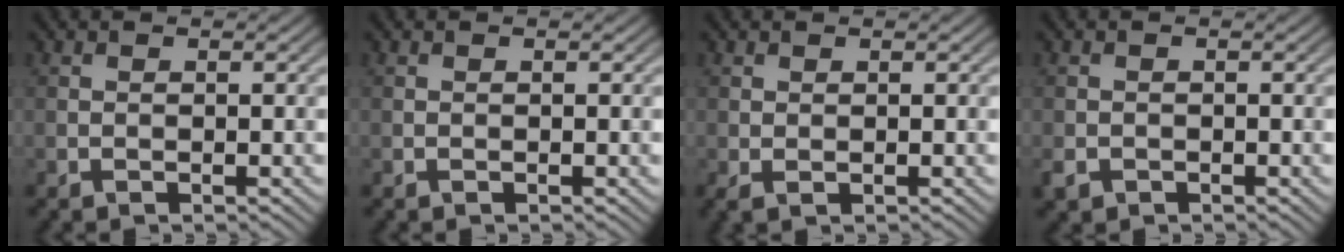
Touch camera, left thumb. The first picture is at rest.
{"total": 0.0}
{"total": 0.9, "force": [0.2, 0.5, 0.7], "torque": [-0.021, 0.000, 0.007]}
{"total": 1.9, "force": [-0.8, 1.5, 0.7], "torque": [-0.016, -0.009, -0.019]}